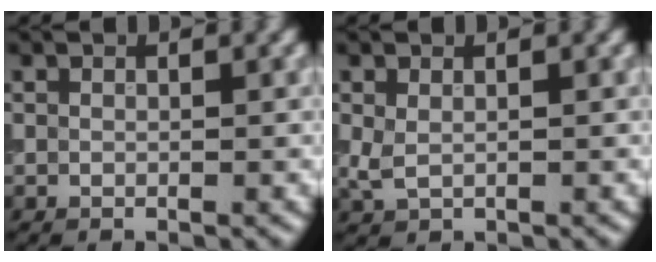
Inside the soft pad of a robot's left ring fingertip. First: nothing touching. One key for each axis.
{"total": 1.3, "fx": 0.1, "fy": 0.9, "fz": 1.0, "tx": -0.027, "ty": 0.000, "tz": 0.007}